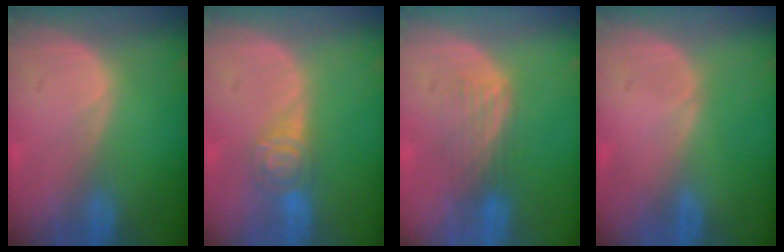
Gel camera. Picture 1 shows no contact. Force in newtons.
{"total": 4.4, "press": 4.4, "slide": 0.4}
{"total": 4.3, "press": 3.6, "slide": 2.4}
{"total": 0.0}